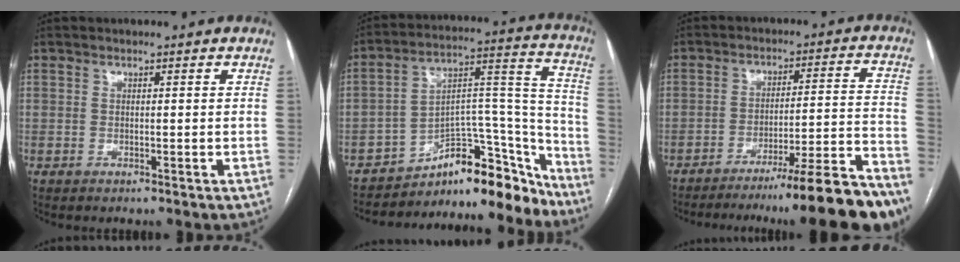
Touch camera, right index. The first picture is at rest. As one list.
[{"total": 16.9, "force": [-14.8, 5.4, 6.2], "torque": [-0.051, 0.082, -0.217]}, {"total": 18.8, "force": [-16.0, -1.0, 9.8], "torque": [-0.080, 0.010, -0.233]}]